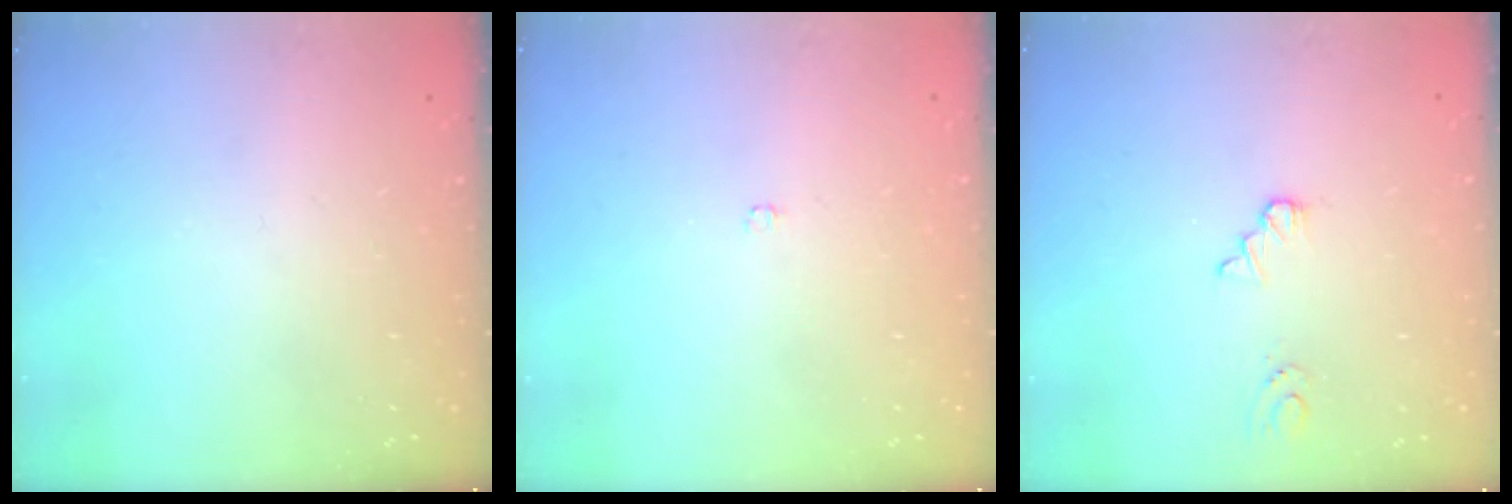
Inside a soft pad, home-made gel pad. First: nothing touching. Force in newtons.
{"total": 1.9, "press": 1.9, "slide": 0.3}
{"total": 1.6, "press": 1.6, "slide": 0.2}